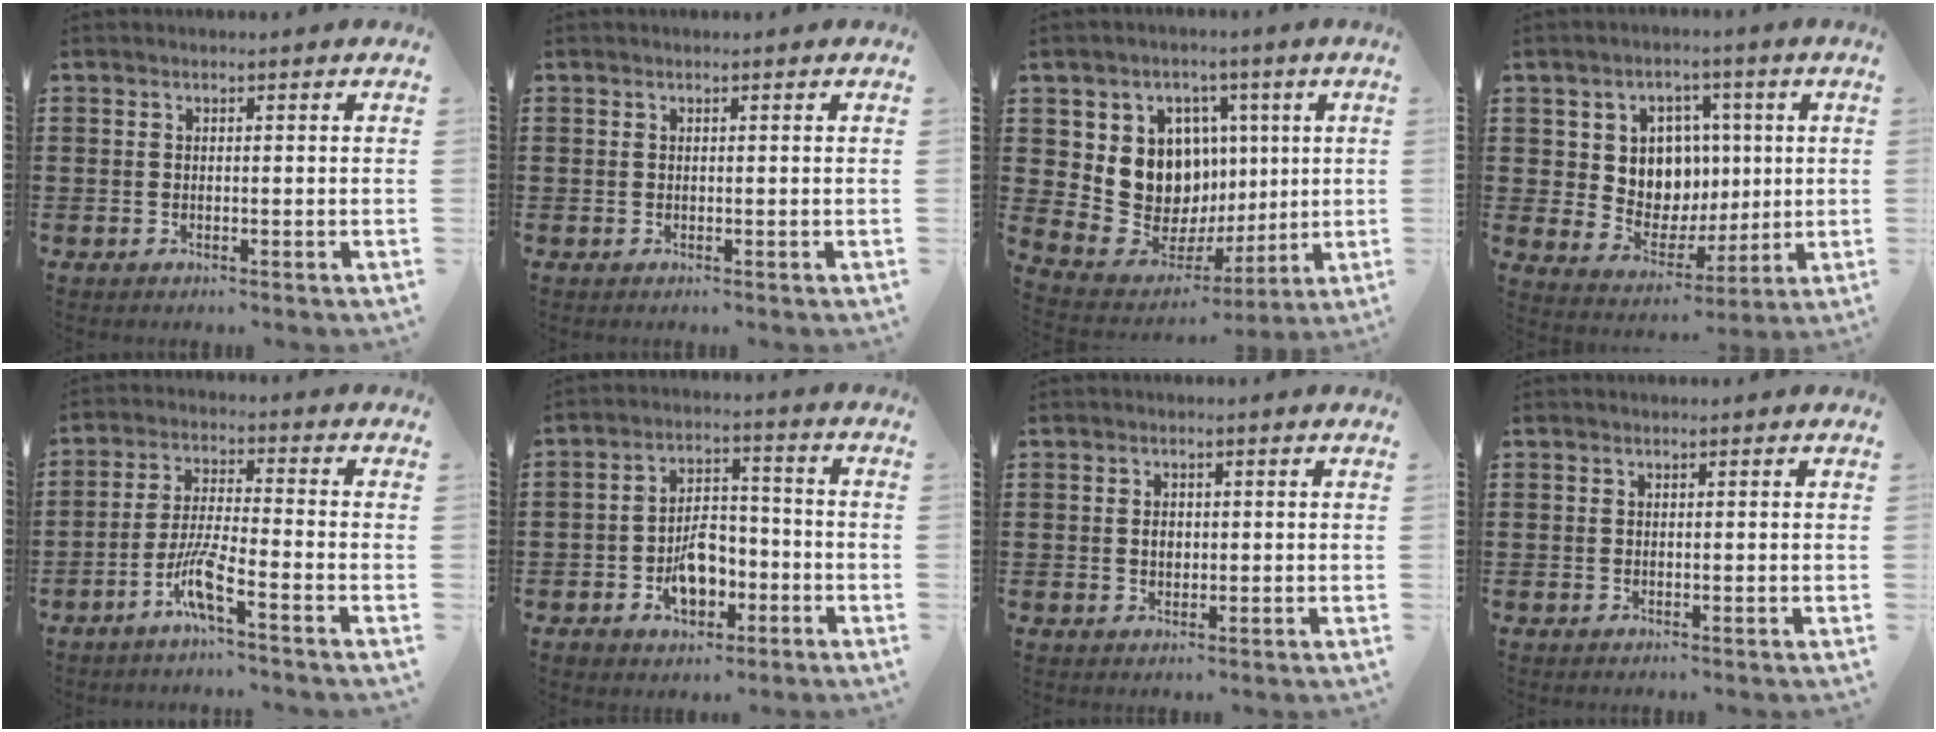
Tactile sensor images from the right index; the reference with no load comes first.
{"total": 0.0}
{"total": 11.5, "force": [2.4, 10.3, 4.3], "torque": [-0.113, -0.029, 0.055]}
{"total": 7.9, "force": [2.3, 7.0, 2.8], "torque": [-0.078, -0.002, 0.044]}
{"total": 6.8, "force": [-4.3, 0.5, 5.3], "torque": [-0.128, -0.014, -0.087]}
{"total": 7.1, "force": [-2.9, 4.6, 4.6], "torque": [-0.074, 0.013, -0.052]}
{"total": 1.8, "force": [0.0, 1.2, 1.3], "torque": [-0.027, 0.007, -0.001]}
{"total": 0.0}